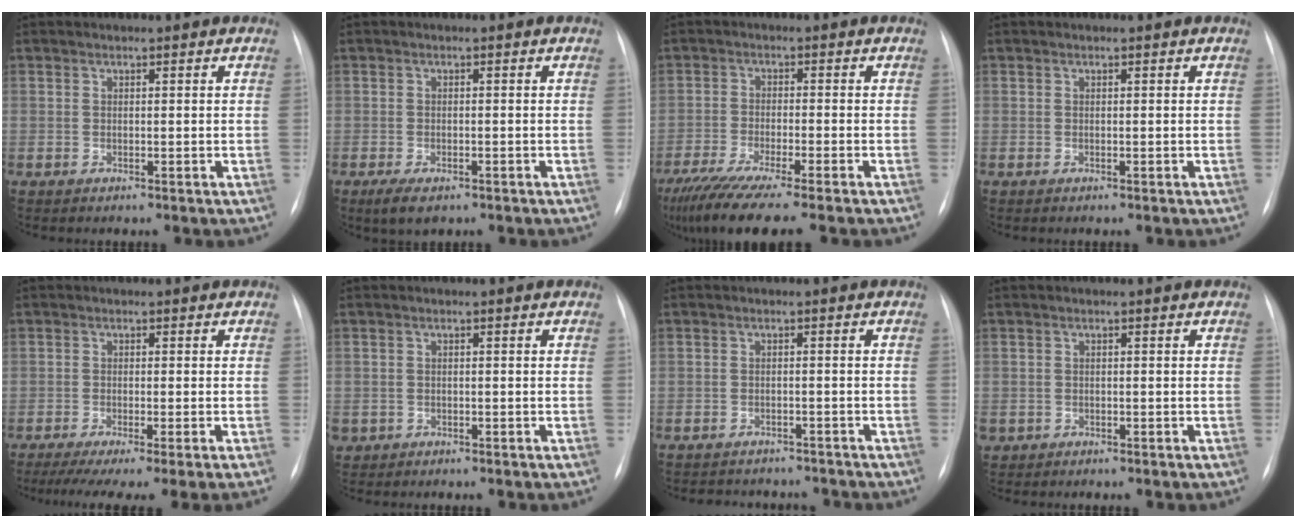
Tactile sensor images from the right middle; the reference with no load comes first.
{"total": 3.5, "force": [-2.1, 1.5, 2.3], "torque": [-0.046, -0.007, -0.027]}
{"total": 12.5, "force": [-10.0, 0.3, 7.5], "torque": [-0.130, -0.036, -0.163]}
{"total": 0.0}
{"total": 10.3, "force": [-8.2, -0.5, 6.3], "torque": [-0.081, -0.028, -0.120]}
{"total": 1.8, "force": [-0.8, 1.6, 0.3], "torque": [-0.009, 0.002, -0.009]}
{"total": 6.8, "force": [-6.3, 2.3, 0.7], "torque": [-0.008, 0.009, -0.073]}
{"total": 1.4, "force": [-0.6, 1.2, 0.3], "torque": [-0.010, 0.003, -0.004]}